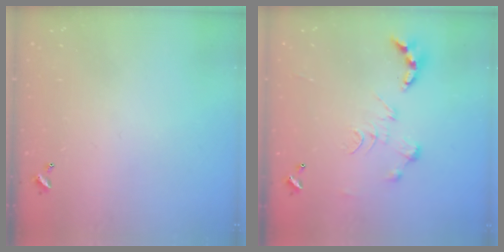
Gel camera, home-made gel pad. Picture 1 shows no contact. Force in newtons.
{"total": 0.0}